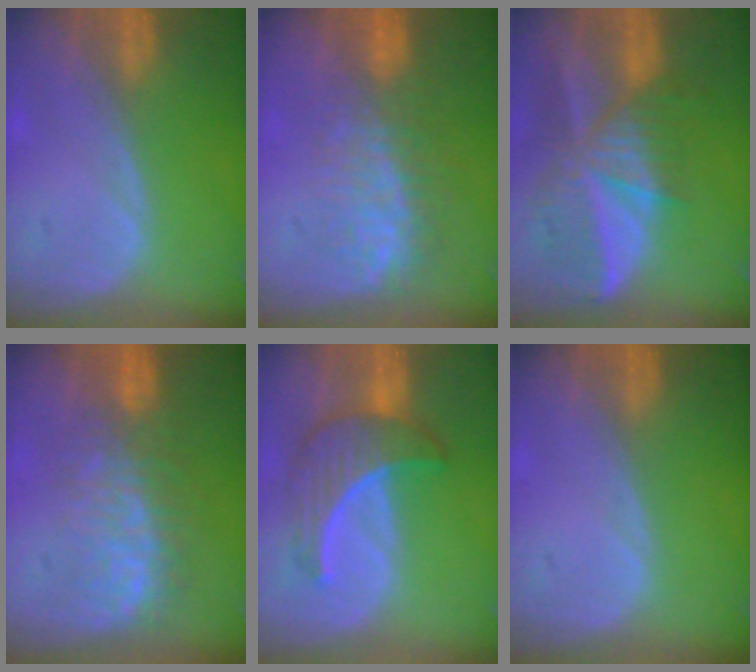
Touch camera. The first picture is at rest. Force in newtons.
{"total": 7.5, "press": 7.0, "slide": 2.8}
{"total": 9.5, "press": 8.3, "slide": 4.6}
{"total": 7.8, "press": 7.7, "slide": 1.3}
{"total": 6.7, "press": 6.7, "slide": 0.7}
{"total": 0.0}